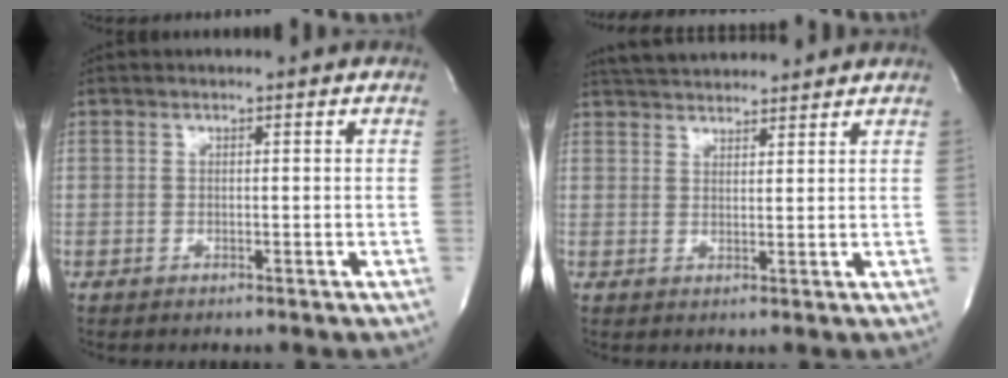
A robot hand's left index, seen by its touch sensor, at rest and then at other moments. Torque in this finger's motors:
{"motor_torque": [-0.03, -0.40, 0.16, 0.09]}